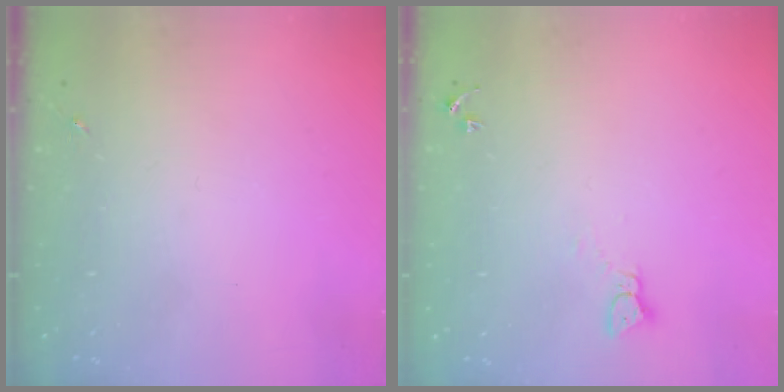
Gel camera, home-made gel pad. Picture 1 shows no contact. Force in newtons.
{"total": 2.3, "press": 2.3, "slide": 0.3}